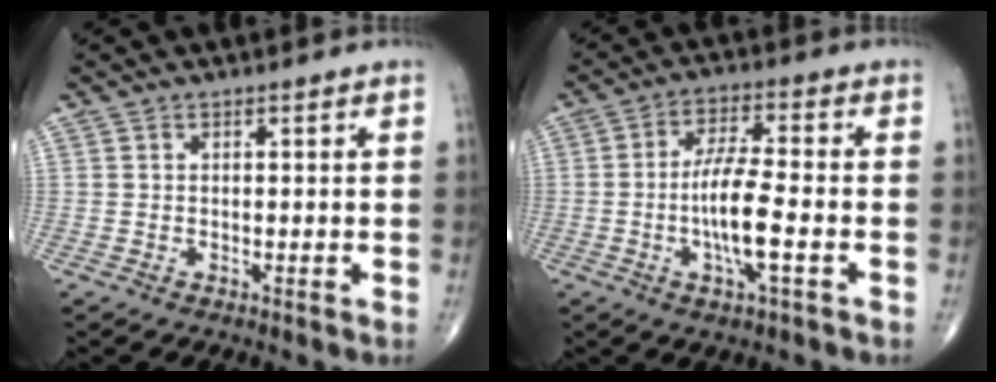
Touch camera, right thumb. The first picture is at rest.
{"total": 9.8, "force": [-2.2, 2.1, 9.3], "torque": [-0.181, 0.013, -0.042]}